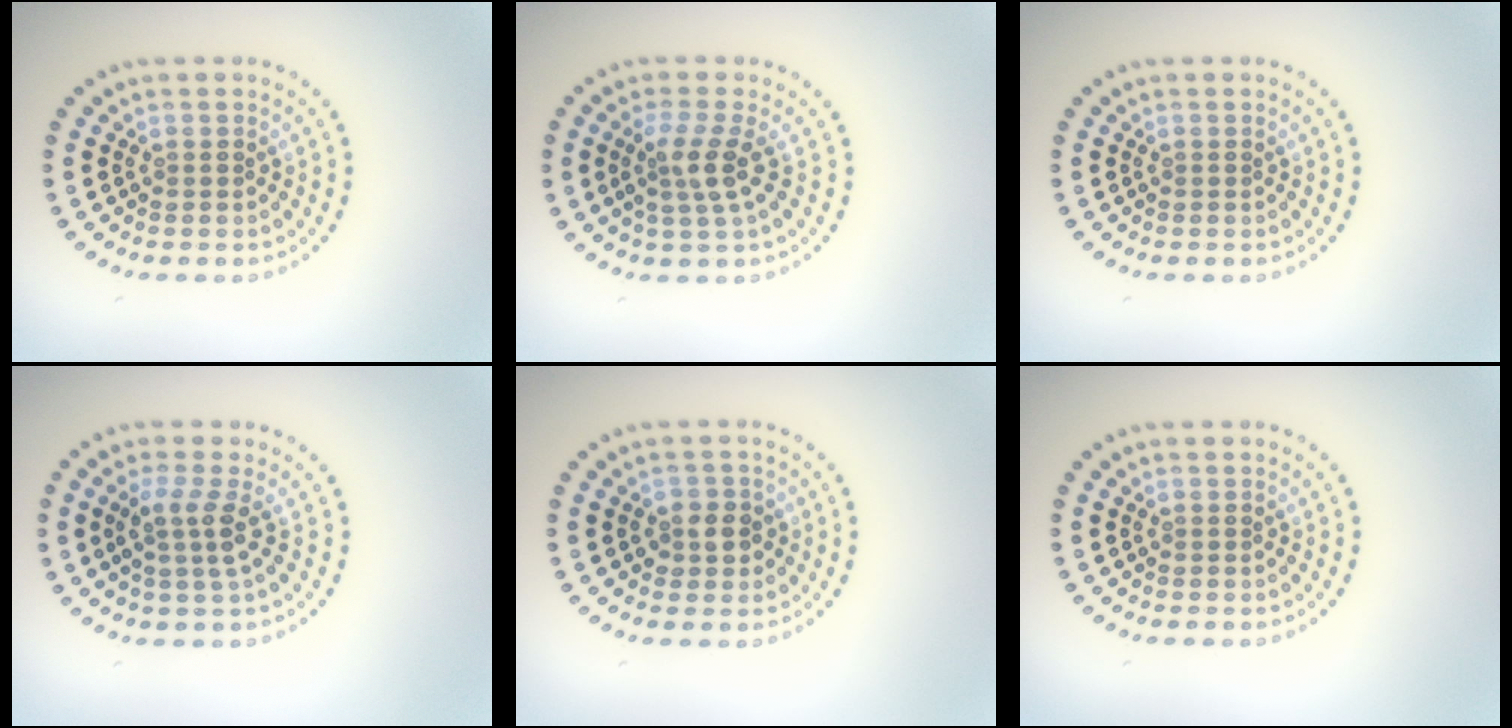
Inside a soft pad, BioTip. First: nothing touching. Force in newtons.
{"total": 2.7, "press": 2.1, "slide": 1.6}
{"total": 0.0}
{"total": 2.5, "press": 2.0, "slide": 1.5}
{"total": 2.1, "press": 1.9, "slide": 0.9}
{"total": 0.0}